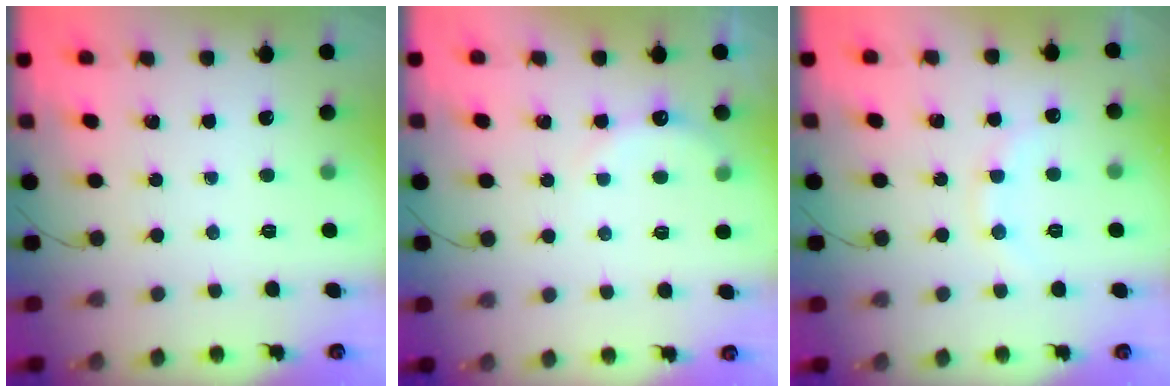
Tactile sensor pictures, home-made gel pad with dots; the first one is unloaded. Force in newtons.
{"total": 5.0, "press": 4.8, "slide": 1.5}
{"total": 8.6, "press": 8.4, "slide": 1.5}